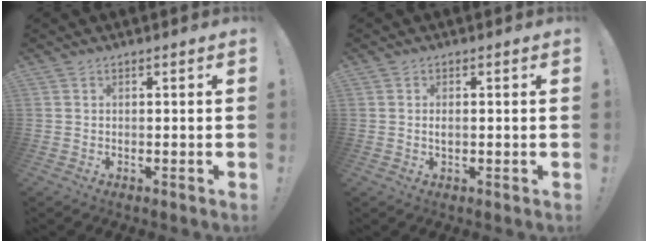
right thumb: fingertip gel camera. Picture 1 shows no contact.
{"total": 1.4, "force": [-0.1, 0.6, 1.2], "torque": [-0.023, 0.003, -0.004]}